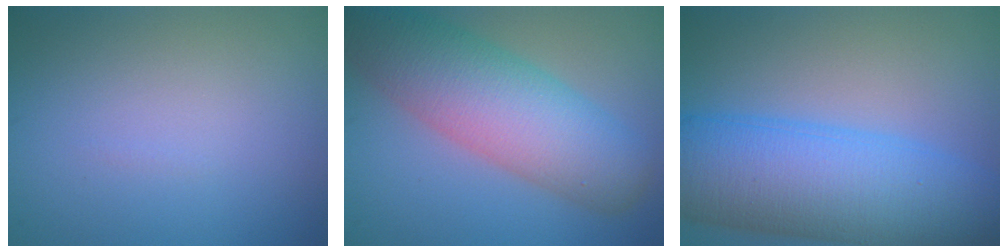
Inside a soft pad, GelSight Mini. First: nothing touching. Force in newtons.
{"total": 8.9, "press": 8.9, "slide": 0.6}
{"total": 11.7, "press": 11.7, "slide": 0.2}